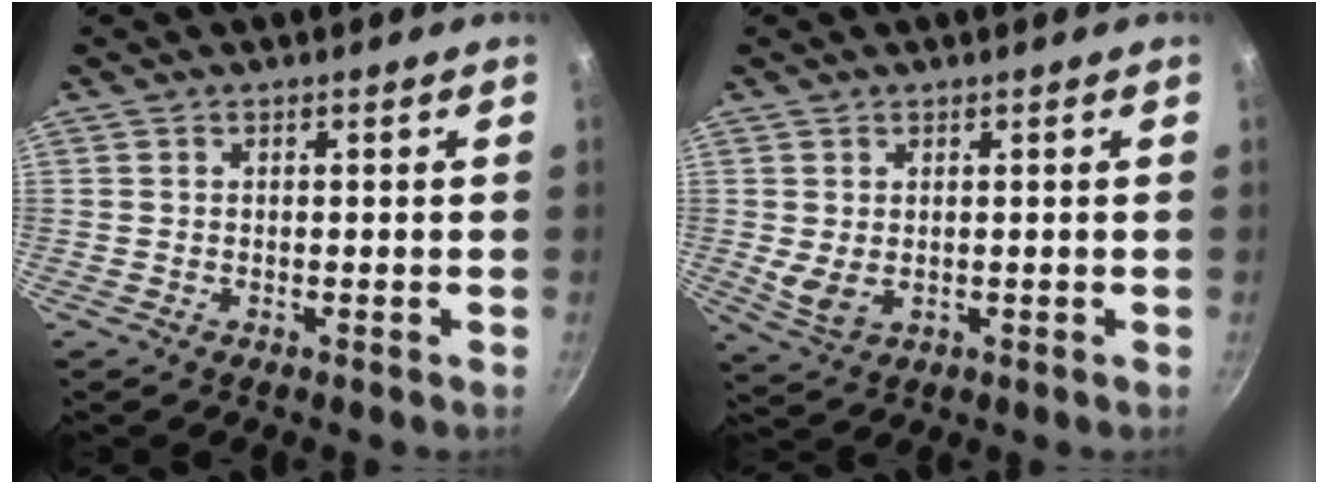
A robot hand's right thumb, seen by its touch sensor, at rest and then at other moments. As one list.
[{"total": 3.8, "force": [0.2, 2.4, 3.0], "torque": [-0.061, -0.006, 0.014]}]